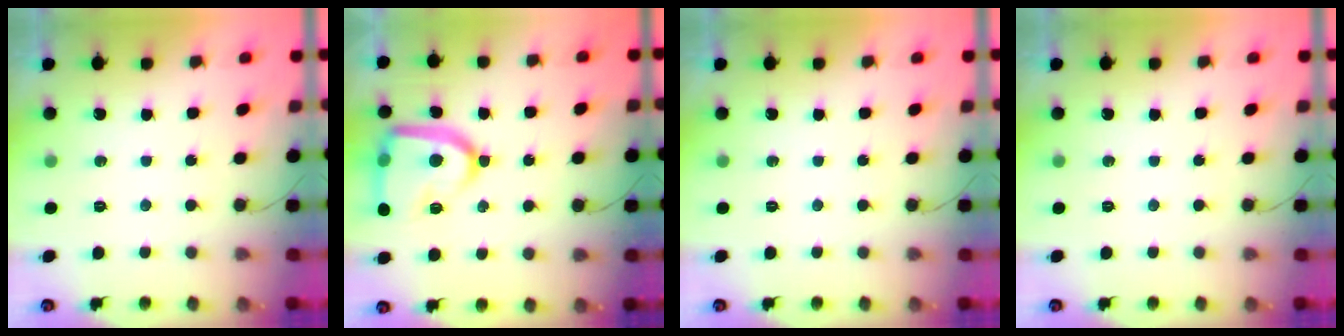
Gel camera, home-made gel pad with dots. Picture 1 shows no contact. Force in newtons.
{"total": 16.8, "press": 16.8, "slide": 1.0}
{"total": 0.0}
{"total": 0.0}